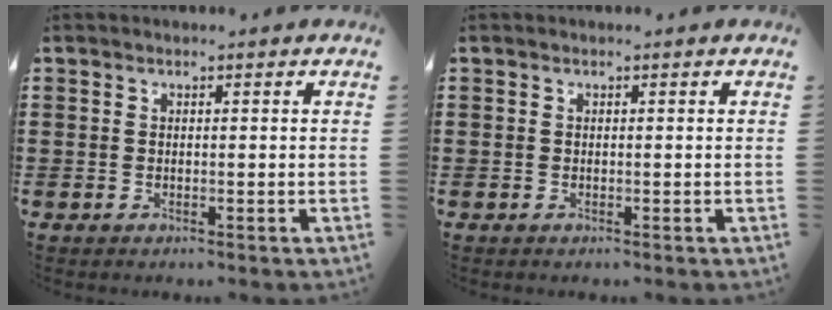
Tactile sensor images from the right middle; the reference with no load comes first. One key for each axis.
{"total": 0.0}